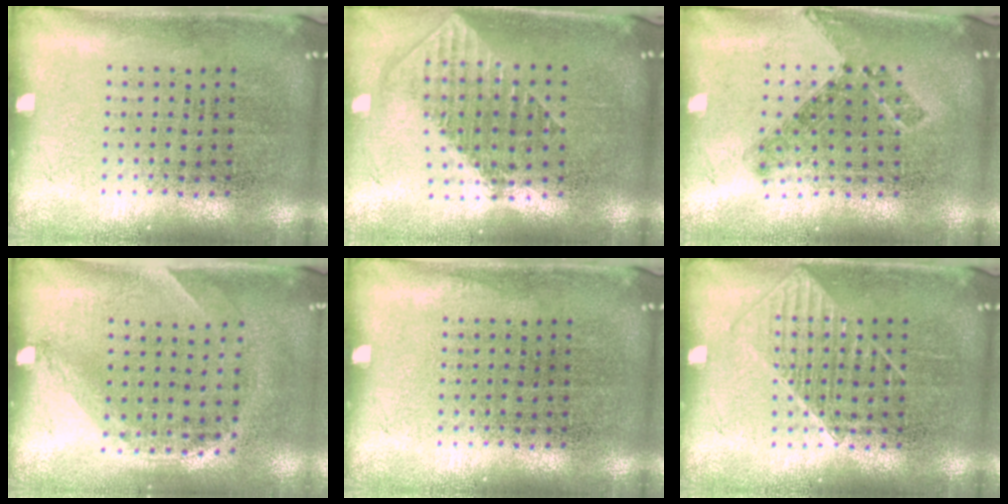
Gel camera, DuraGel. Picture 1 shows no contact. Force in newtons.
{"total": 1.8, "press": 1.5, "slide": 1.0}
{"total": 0.8, "press": 0.7, "slide": 0.4}
{"total": 1.4, "press": 1.0, "slide": 1.0}
{"total": 0.0}
{"total": 1.5, "press": 1.5, "slide": 0.3}